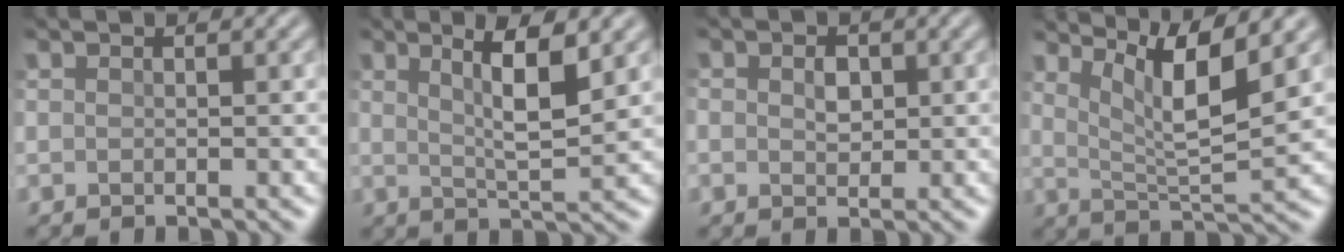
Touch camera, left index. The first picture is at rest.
{"total": 4.8, "force": [1.7, 0.9, 4.4], "torque": [-0.072, -0.008, 0.029]}
{"total": 1.4, "force": [-0.1, 1.1, 0.9], "torque": [-0.019, -0.003, -0.001]}
{"total": 6.4, "force": [3.6, 1.3, 5.1], "torque": [-0.083, -0.002, 0.067]}